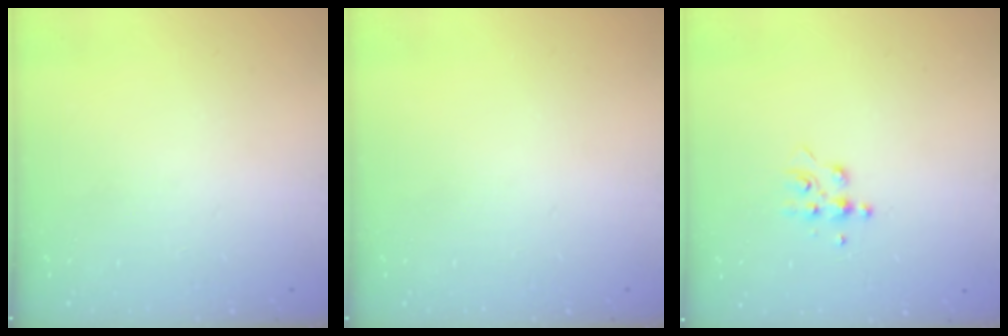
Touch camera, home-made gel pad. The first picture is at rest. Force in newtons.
{"total": 0.0}
{"total": 6.3, "press": 6.3, "slide": 0.8}